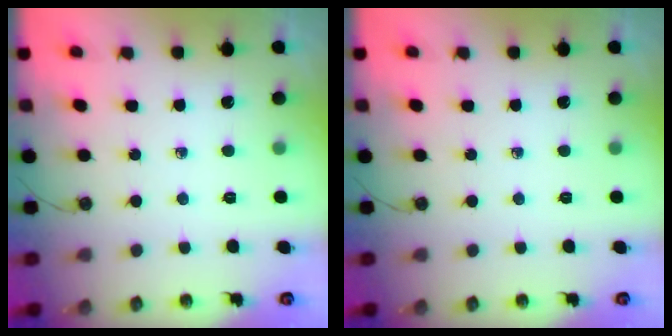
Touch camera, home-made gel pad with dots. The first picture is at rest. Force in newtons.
{"total": 0.0}